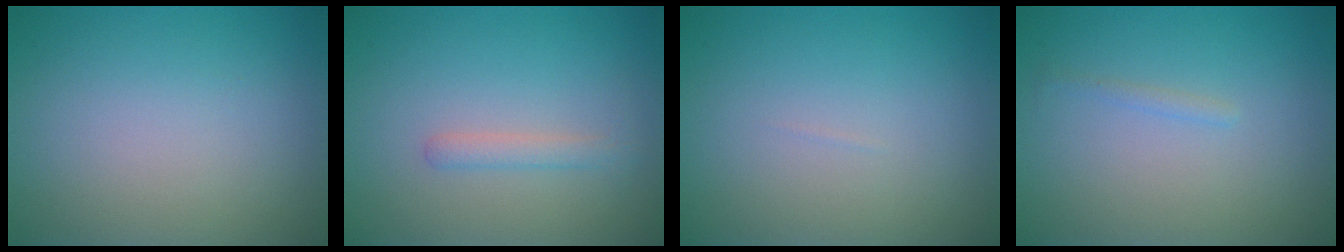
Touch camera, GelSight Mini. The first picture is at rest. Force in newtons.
{"total": 1.4, "press": 1.4, "slide": 0.0}
{"total": 0.0}
{"total": 0.6, "press": 0.6, "slide": 0.0}